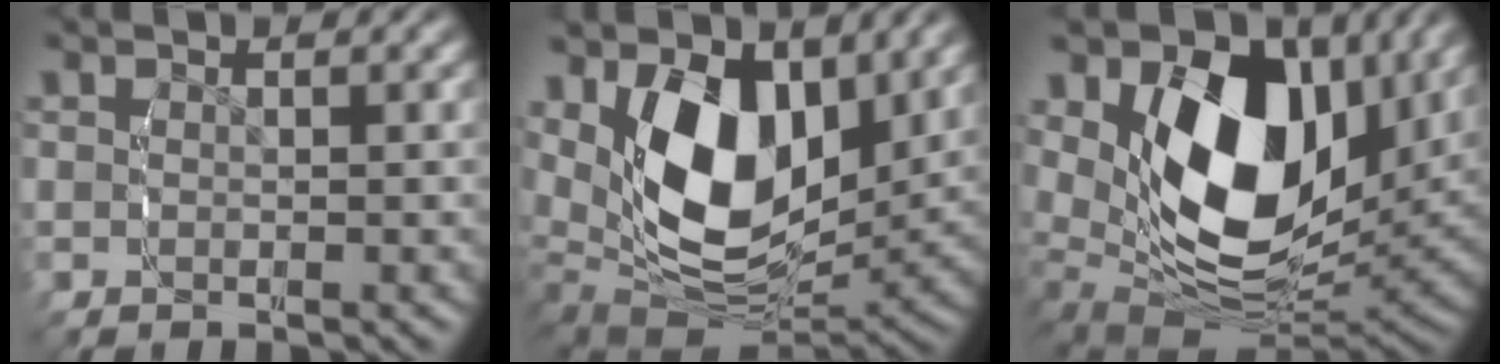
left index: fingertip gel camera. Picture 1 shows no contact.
{"total": 12.2, "force": [1.3, 8.6, 8.5], "torque": [-0.193, -0.048, 0.040]}
{"total": 16.0, "force": [2.5, 11.2, 11.2], "torque": [-0.224, -0.038, 0.045]}